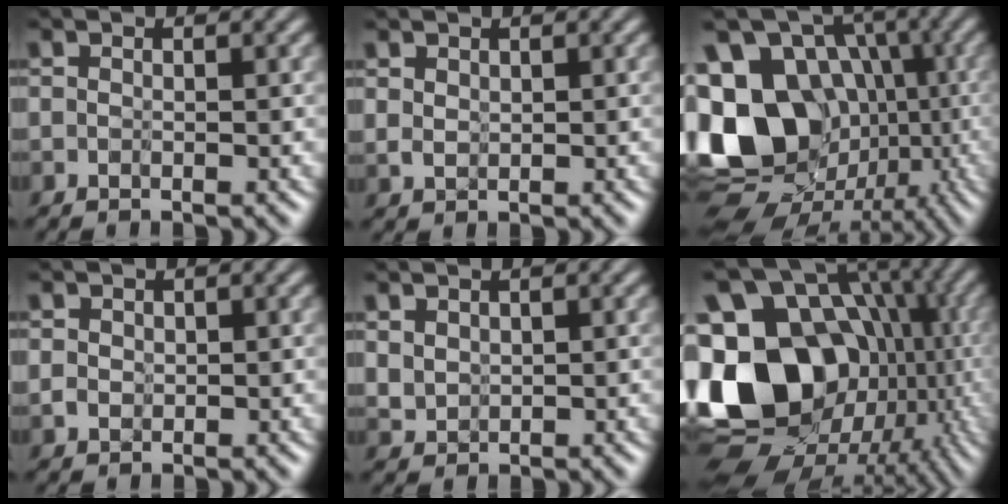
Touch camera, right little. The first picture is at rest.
{"total": 0.9, "force": [0.9, 0.2, 0.1], "torque": [-0.020, -0.001, 0.019]}
{"total": 14.9, "force": [-1.1, 12.1, 8.6], "torque": [-0.189, -0.006, 0.008]}
{"total": 1.0, "force": [0.5, 0.9, 0.0], "torque": [-0.004, 0.003, 0.004]}
{"total": 1.6, "force": [1.0, 1.1, 0.7], "torque": [-0.050, -0.002, 0.027]}
{"total": 18.4, "force": [-1.6, 14.4, 11.3], "torque": [-0.215, -0.013, -0.011]}